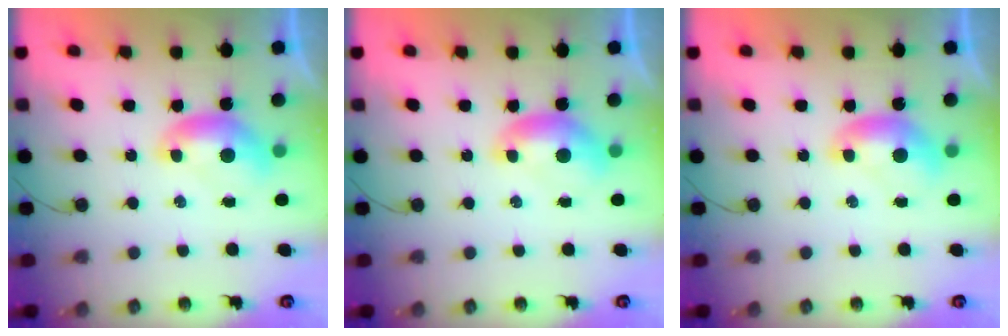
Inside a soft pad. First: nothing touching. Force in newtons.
{"total": 0.0}
{"total": 0.0}